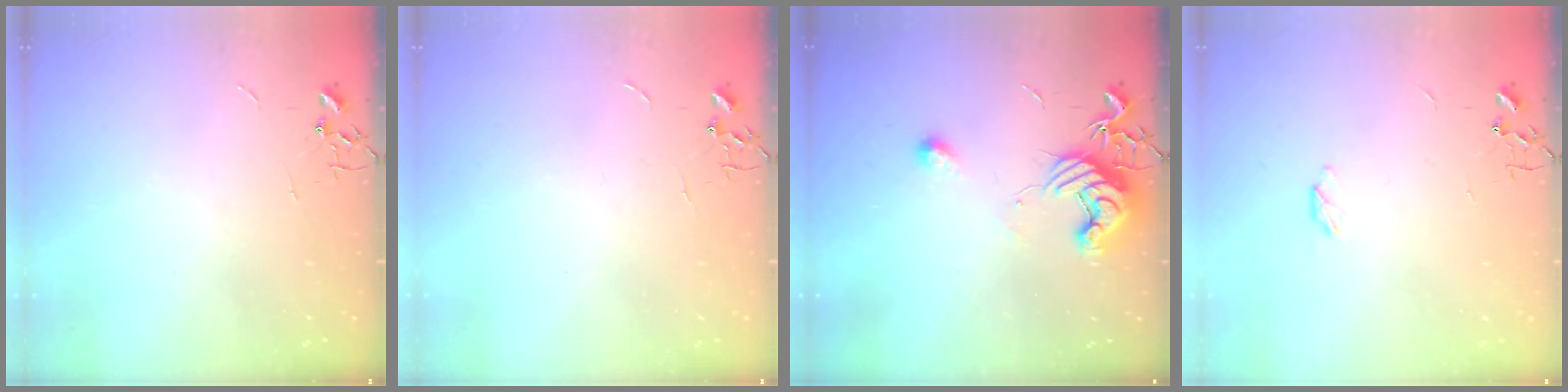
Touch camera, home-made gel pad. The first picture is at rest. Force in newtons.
{"total": 0.0}
{"total": 11.7, "press": 11.7, "slide": 0.4}
{"total": 2.9, "press": 2.9, "slide": 0.5}